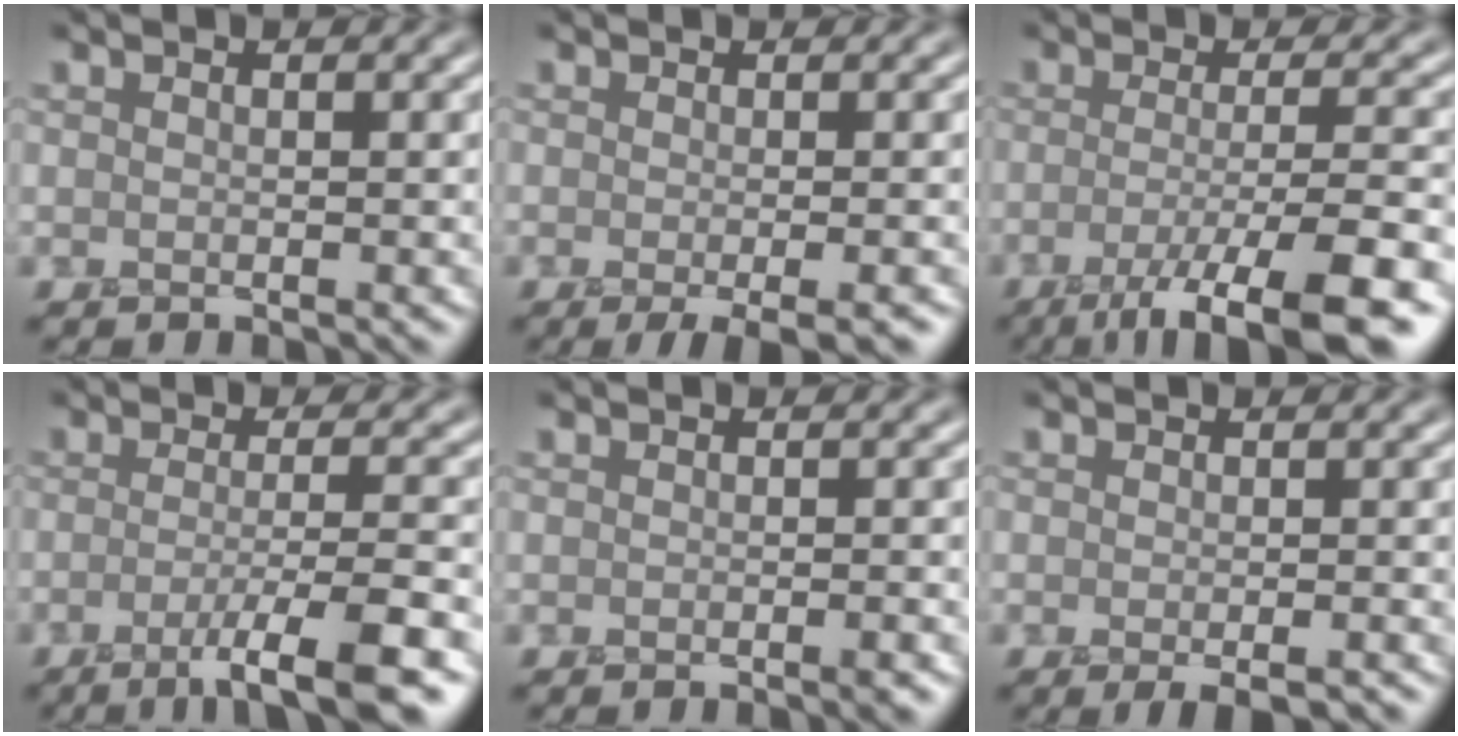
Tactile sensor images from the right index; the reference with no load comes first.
{"total": 2.8, "force": [-1.4, 0.5, 2.4], "torque": [-0.036, -0.009, -0.024]}
{"total": 7.8, "force": [-4.3, 1.5, 6.3], "torque": [-0.092, -0.007, -0.076]}
{"total": 5.8, "force": [-2.9, 0.8, 4.9], "torque": [-0.073, -0.005, -0.055]}
{"total": 0.8, "force": [-0.6, 0.1, 0.6], "torque": [-0.005, -0.001, -0.010]}
{"total": 1.7, "force": [-1.0, 0.3, 1.3], "torque": [-0.023, -0.011, -0.015]}